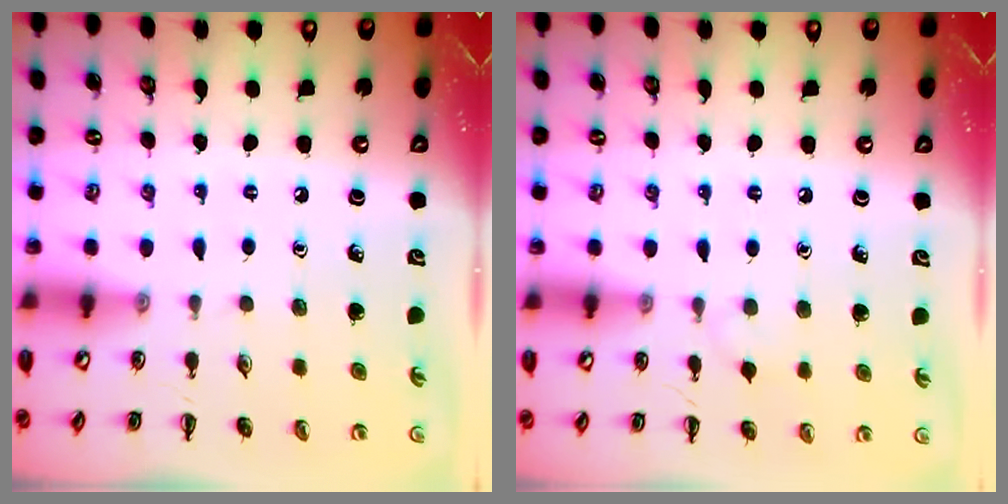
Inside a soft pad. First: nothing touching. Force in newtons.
{"total": 5.2, "press": 4.9, "slide": 1.6}